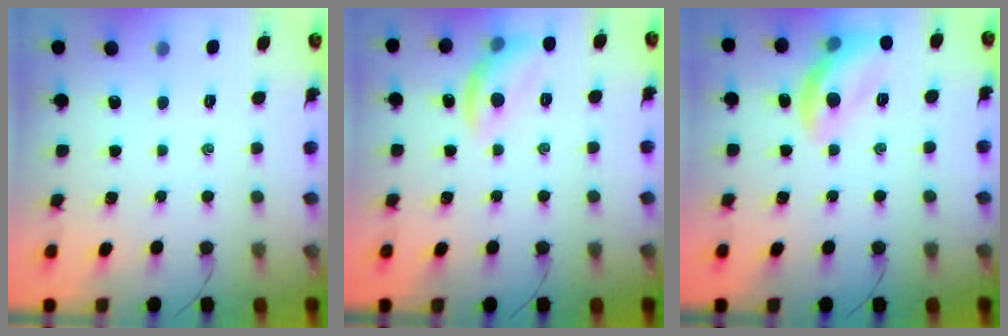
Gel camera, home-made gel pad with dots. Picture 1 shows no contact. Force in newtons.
{"total": 9.6, "press": 9.6, "slide": 0.3}
{"total": 11.1, "press": 11.1, "slide": 0.5}